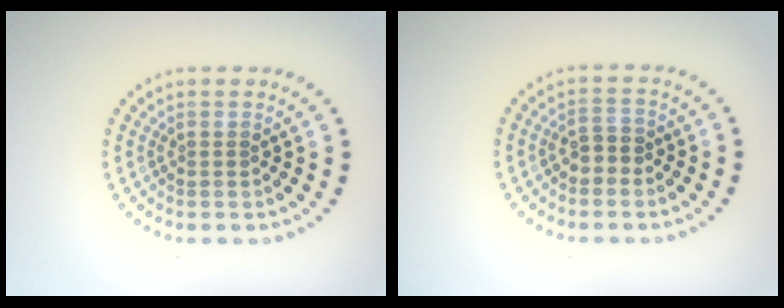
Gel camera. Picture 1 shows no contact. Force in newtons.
{"total": 1.8, "press": 1.7, "slide": 0.6}